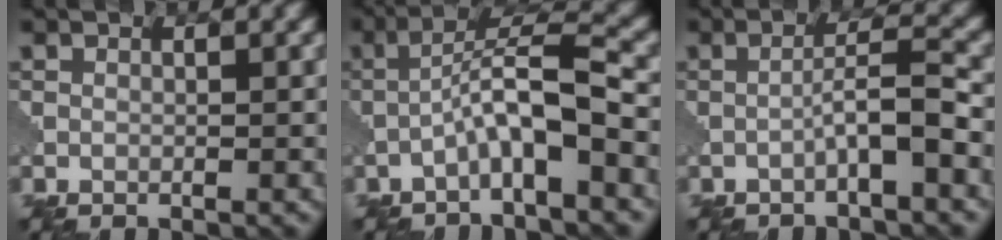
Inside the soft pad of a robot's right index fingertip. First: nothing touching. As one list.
[{"total": 5.5, "force": [-2.0, 0.9, 5.0], "torque": [-0.092, 0.025, -0.043]}, {"total": 3.4, "force": [-1.5, 0.2, 3.0], "torque": [-0.053, 0.018, -0.032]}]